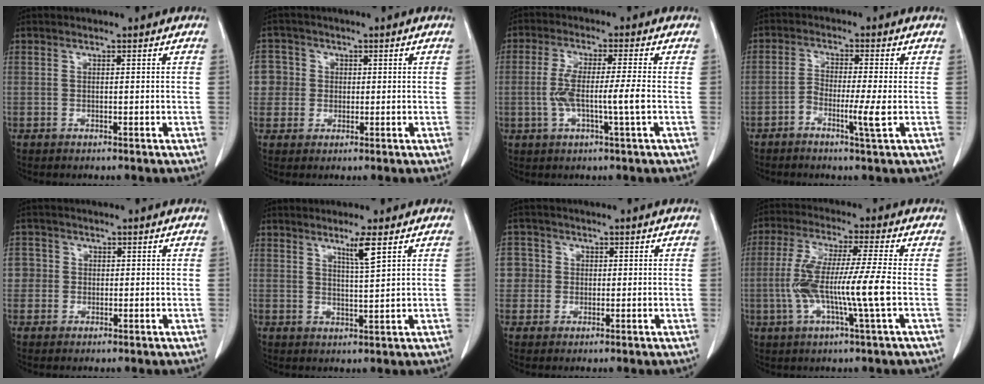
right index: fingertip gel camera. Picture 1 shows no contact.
{"total": 5.6, "force": [0.7, 5.6, 0.5], "torque": [-0.008, 0.023, 0.015]}
{"total": 6.8, "force": [-1.1, 0.0, 6.7], "torque": [-0.136, 0.005, -0.018]}
{"total": 4.4, "force": [-1.6, 0.0, 4.1], "torque": [-0.078, 0.000, -0.029]}
{"total": 3.0, "force": [0.3, 3.0, 0.2], "torque": [0.014, 0.011, 0.005]}
{"total": 3.6, "force": [2.2, -0.5, 2.8], "torque": [-0.053, -0.009, 0.043]}
{"total": 4.3, "force": [0.5, 4.3, 0.4], "torque": [0.004, 0.015, 0.011]}
{"total": 11.4, "force": [-1.7, -0.2, 11.3], "torque": [-0.227, 0.002, -0.036]}